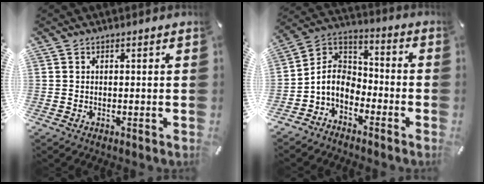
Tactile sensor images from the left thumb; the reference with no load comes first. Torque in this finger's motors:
{"motor_torque": [0.75, 2.53, 0.52, 0.58, 0.13]}